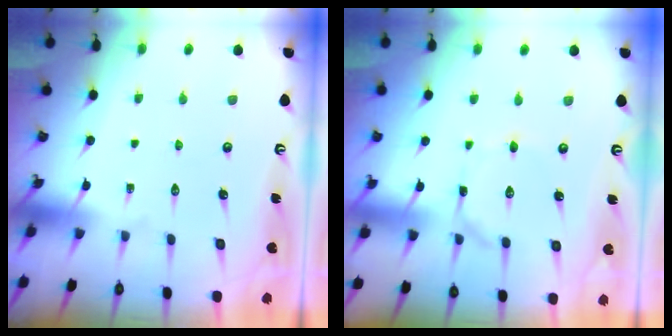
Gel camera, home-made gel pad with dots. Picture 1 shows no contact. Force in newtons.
{"total": 1.6, "press": 1.6, "slide": 0.1}